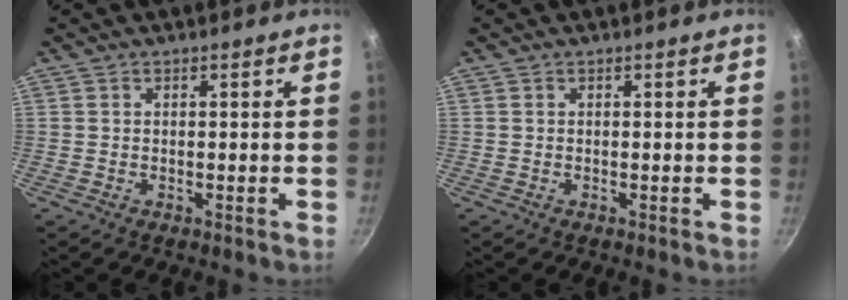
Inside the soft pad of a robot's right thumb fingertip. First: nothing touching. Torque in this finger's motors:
{"motor_torque": [-0.01, 0.00, 0.10, -0.05, 0.03]}